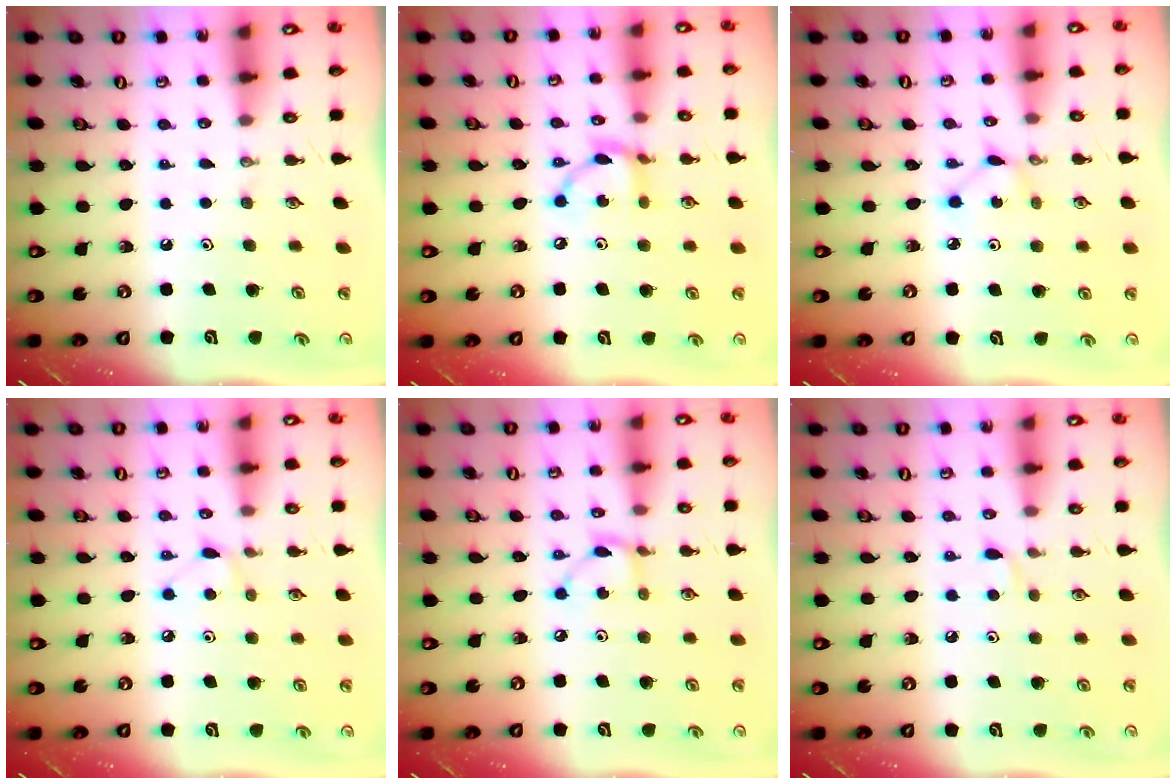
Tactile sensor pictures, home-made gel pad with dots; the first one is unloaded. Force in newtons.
{"total": 9.0, "press": 9.0, "slide": 0.3}
{"total": 1.6, "press": 1.5, "slide": 0.1}
{"total": 5.2, "press": 5.2, "slide": 0.6}
{"total": 3.5, "press": 3.5, "slide": 0.1}
{"total": 4.0, "press": 4.0, "slide": 0.6}